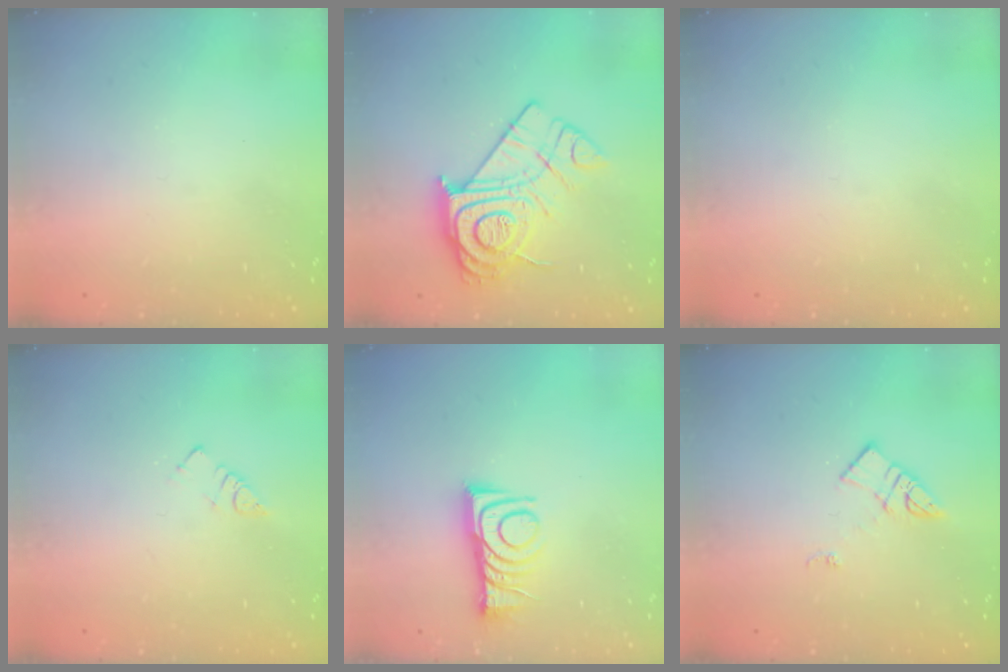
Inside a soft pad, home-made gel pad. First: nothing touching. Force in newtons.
{"total": 18.3, "press": 18.3, "slide": 1.4}
{"total": 0.0}
{"total": 2.7, "press": 2.7, "slide": 0.4}
{"total": 10.2, "press": 10.2, "slide": 0.1}
{"total": 5.9, "press": 5.9, "slide": 0.4}